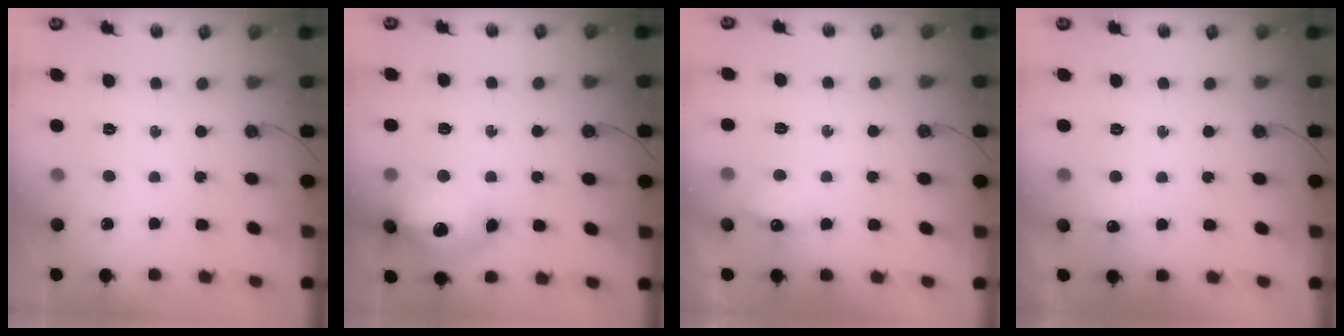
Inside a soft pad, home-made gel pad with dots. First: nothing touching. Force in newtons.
{"total": 17.8, "press": 17.8, "slide": 1.4}
{"total": 7.6, "press": 7.6, "slide": 1.0}
{"total": 5.3, "press": 5.3, "slide": 0.8}